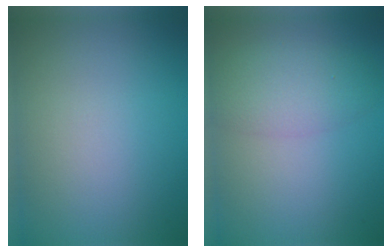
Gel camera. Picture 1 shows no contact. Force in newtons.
{"total": 4.0, "press": 4.0, "slide": 0.2}